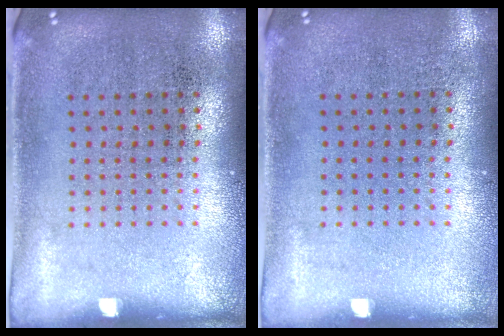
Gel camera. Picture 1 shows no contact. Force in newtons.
{"total": 0.0}